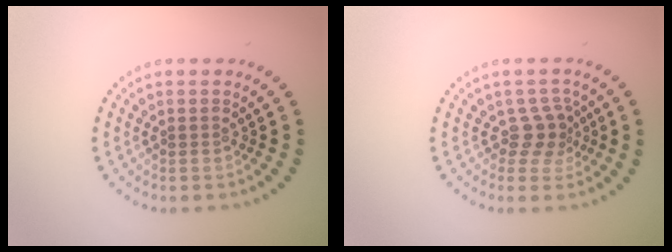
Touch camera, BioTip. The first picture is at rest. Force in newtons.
{"total": 2.3, "press": 1.9, "slide": 1.3}